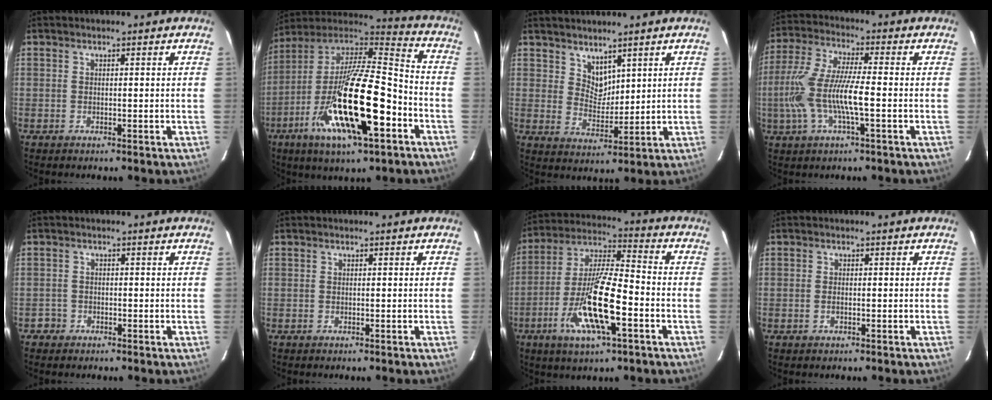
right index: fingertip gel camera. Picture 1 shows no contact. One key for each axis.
{"total": 26.9, "fx": -10.8, "fy": 7.2, "fz": 23.5, "tx": -0.431, "ty": -0.051, "tz": -0.198}
{"total": 4.7, "fx": 3.7, "fy": 2.6, "fz": 1.4, "tx": -0.015, "ty": -0.002, "tz": 0.073}
{"total": 12.6, "fx": -2.6, "fy": 2.0, "fz": 12.2, "tx": -0.252, "ty": -0.004, "tz": -0.048}
{"total": 1.7, "fx": -1.0, "fy": 1.4, "fz": -0.2, "tx": -0.001, "ty": 0.009, "tz": -0.018}
{"total": 0.0}
{"total": 16.7, "fx": -6.4, "fy": 3.7, "fz": 14.9, "tx": -0.308, "ty": -0.012, "tz": -0.125}
{"total": 1.0, "fx": -0.4, "fy": 0.5, "fz": 0.8, "tx": -0.017, "ty": 0.000, "tz": -0.007}